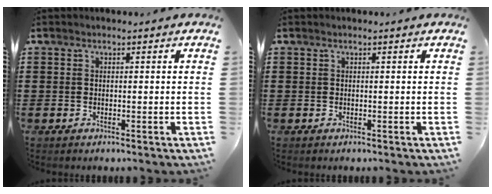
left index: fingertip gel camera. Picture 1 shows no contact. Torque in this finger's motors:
{"motor_torque": [-0.05, -0.03, -0.01, 0.00]}